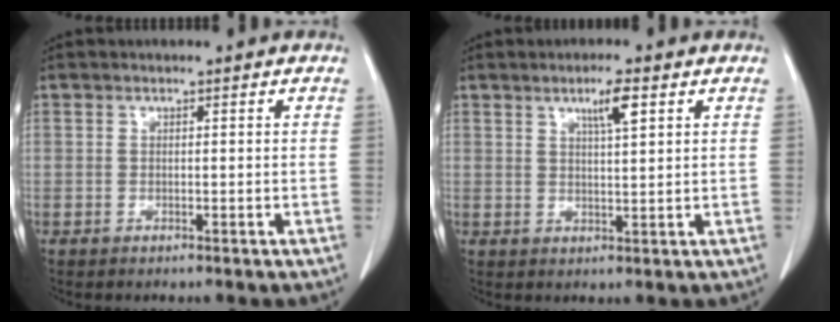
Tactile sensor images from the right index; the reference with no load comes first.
{"total": 4.0, "force": [2.1, 0.3, 3.4], "torque": [-0.058, -0.001, 0.035]}